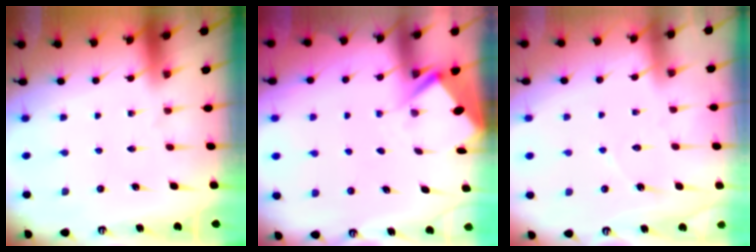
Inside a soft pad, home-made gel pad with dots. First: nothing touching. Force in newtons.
{"total": 2.7, "press": 2.7, "slide": 0.3}
{"total": 4.1, "press": 4.1, "slide": 0.3}